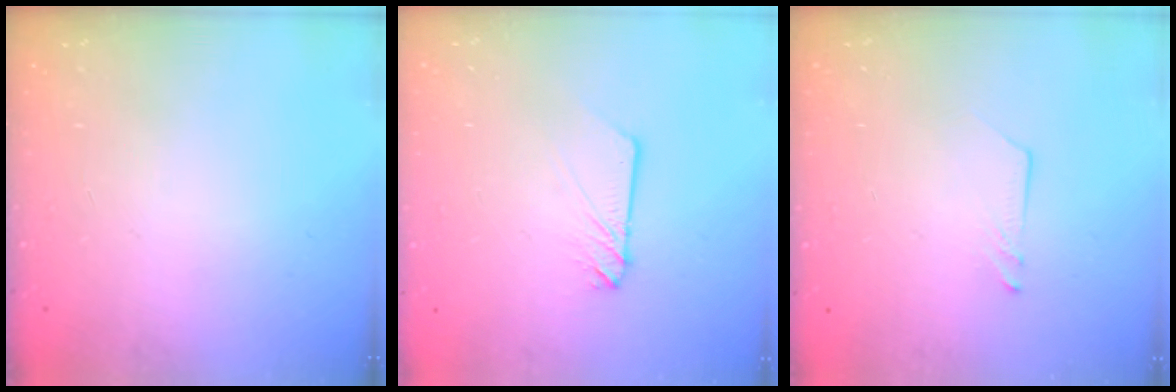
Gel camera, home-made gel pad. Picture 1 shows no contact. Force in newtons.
{"total": 3.0, "press": 3.0, "slide": 0.2}
{"total": 1.2, "press": 1.2, "slide": 0.1}